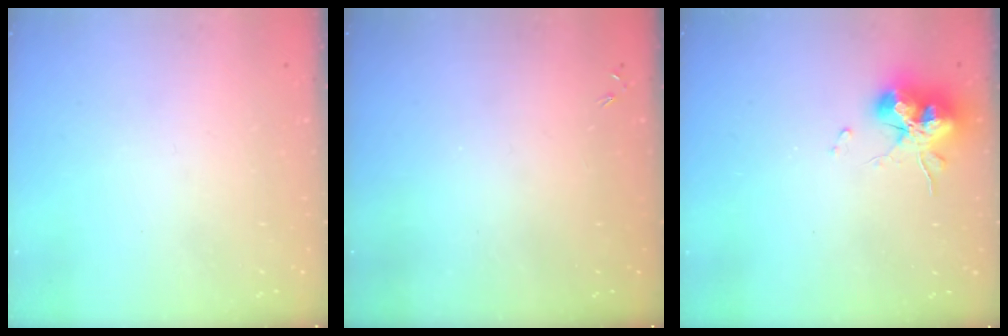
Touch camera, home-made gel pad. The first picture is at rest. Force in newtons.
{"total": 0.0}
{"total": 15.1, "press": 15.0, "slide": 1.0}